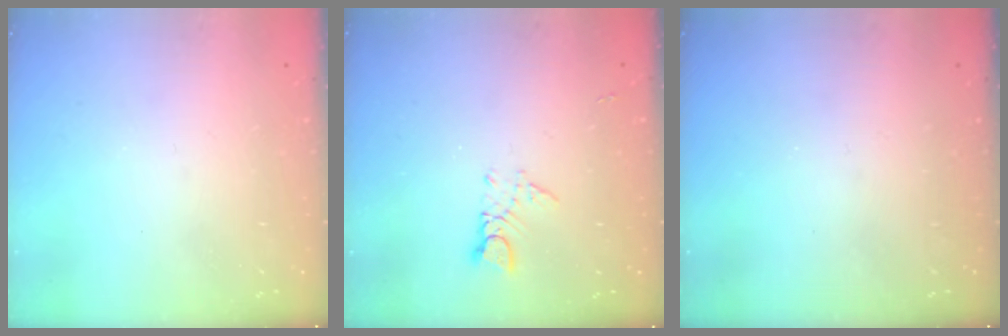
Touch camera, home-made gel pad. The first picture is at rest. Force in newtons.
{"total": 3.1, "press": 3.1, "slide": 0.3}
{"total": 0.0}